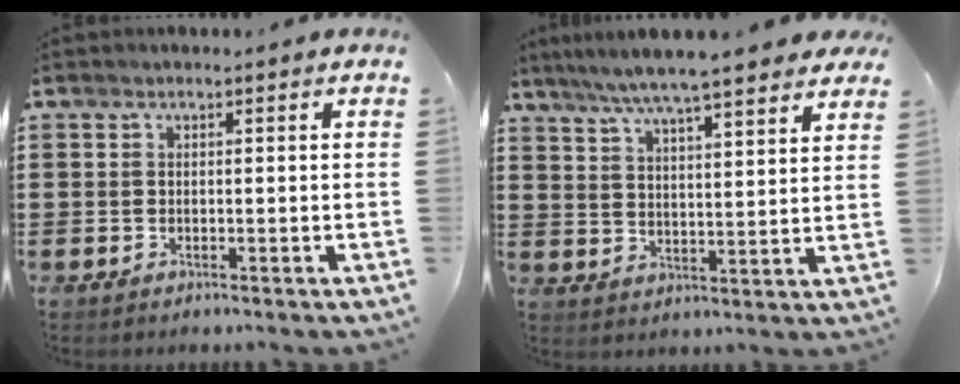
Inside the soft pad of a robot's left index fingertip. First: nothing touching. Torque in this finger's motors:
{"motor_torque": [1.25, -0.88, 1.05, 0.21]}